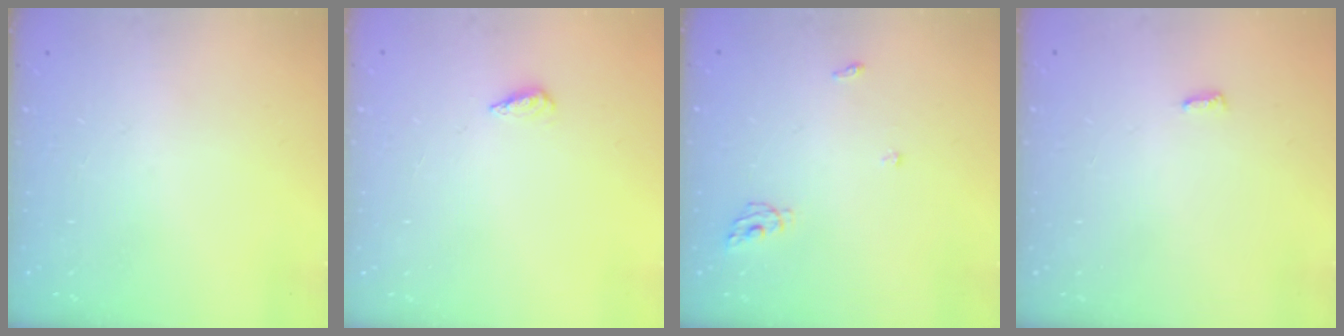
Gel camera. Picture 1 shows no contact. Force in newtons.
{"total": 2.1, "press": 1.9, "slide": 0.8}
{"total": 5.2, "press": 5.1, "slide": 0.3}
{"total": 2.8, "press": 2.8, "slide": 0.4}